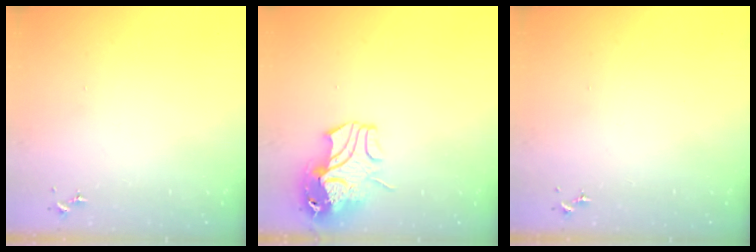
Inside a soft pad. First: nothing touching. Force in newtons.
{"total": 12.1, "press": 12.0, "slide": 1.8}
{"total": 0.0}